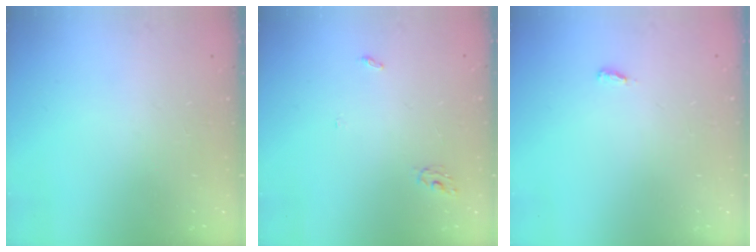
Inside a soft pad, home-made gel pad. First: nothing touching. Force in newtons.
{"total": 2.8, "press": 2.8, "slide": 0.2}
{"total": 2.6, "press": 2.4, "slide": 1.0}